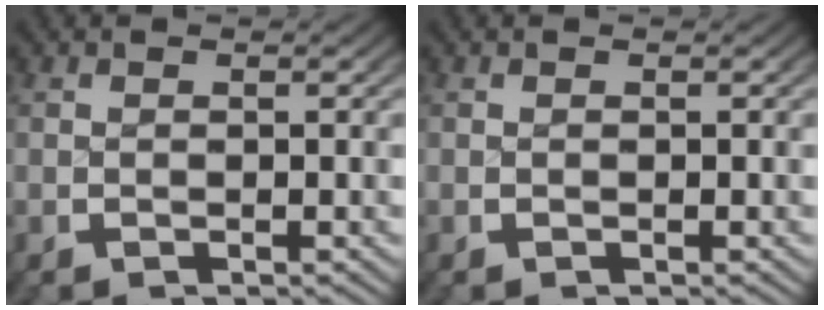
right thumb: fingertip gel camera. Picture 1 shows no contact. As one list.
[{"total": 0.0}]